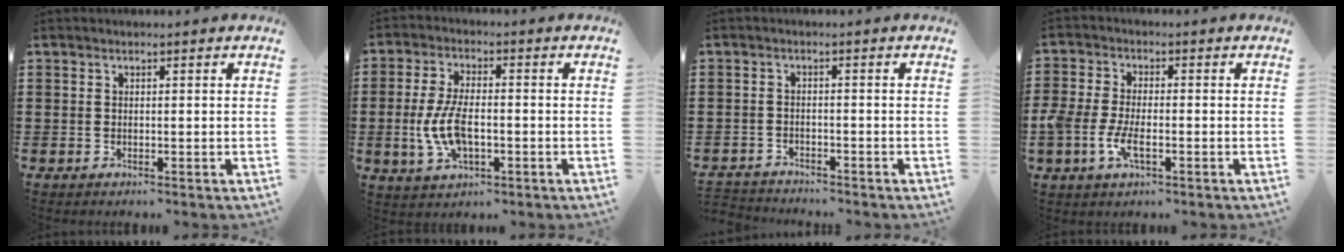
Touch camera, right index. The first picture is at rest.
{"total": 7.8, "force": [-1.4, 3.7, 6.7], "torque": [-0.158, -0.003, -0.032]}
{"total": 2.1, "force": [-2.1, 0.1, -0.2], "torque": [-0.005, -0.002, -0.046]}
{"total": 5.3, "force": [-1.7, 2.5, 4.3], "torque": [-0.110, -0.005, -0.039]}